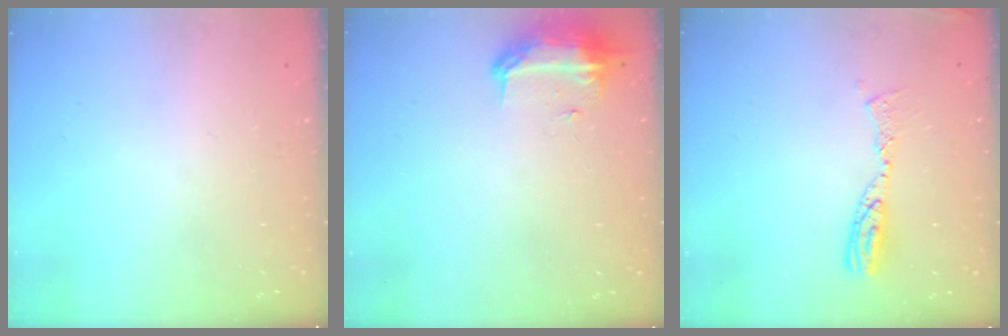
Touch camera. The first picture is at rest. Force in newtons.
{"total": 8.7, "press": 8.5, "slide": 1.8}
{"total": 9.2, "press": 9.1, "slide": 0.7}